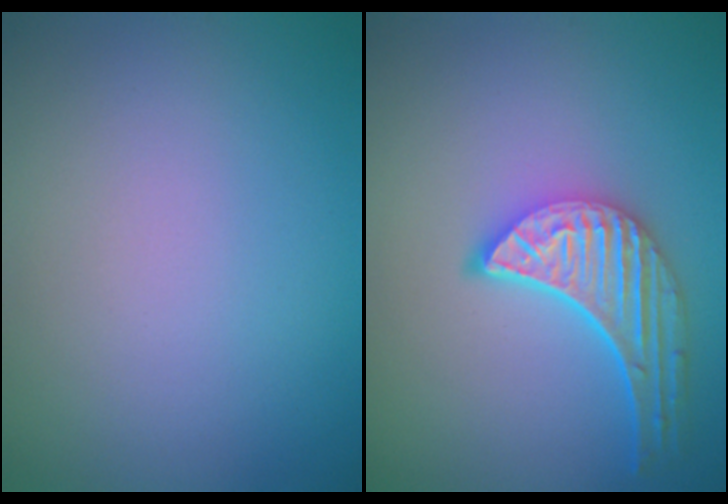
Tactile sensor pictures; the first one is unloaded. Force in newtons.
{"total": 5.2, "press": 4.1, "slide": 3.2}